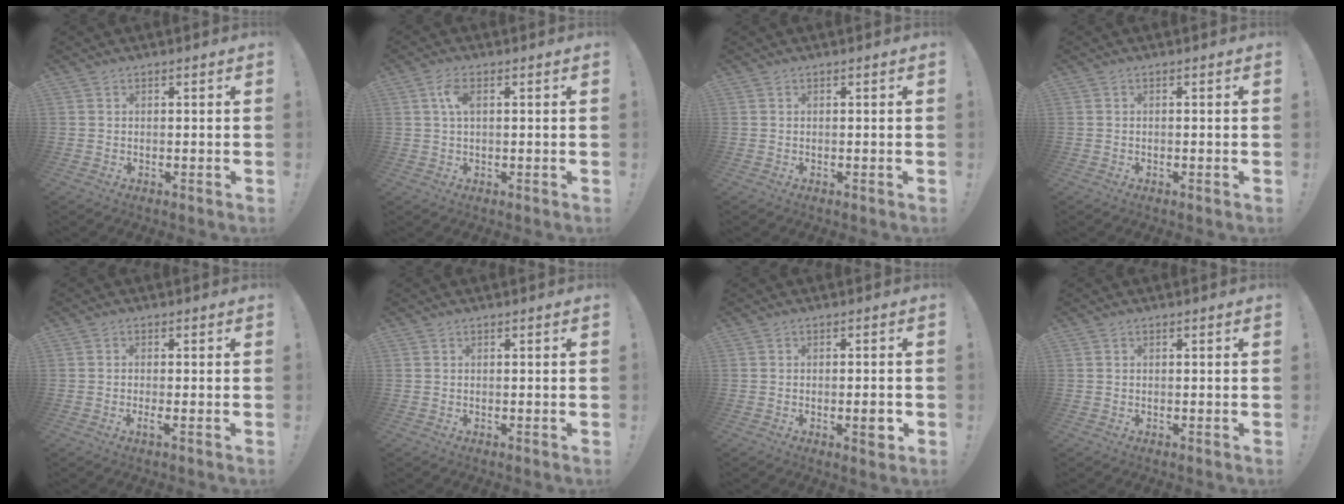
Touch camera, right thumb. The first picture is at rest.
{"total": 4.6, "force": [1.3, 2.1, 3.9], "torque": [-0.071, 0.004, 0.020]}
{"total": 0.0}
{"total": 0.0}
{"total": 2.0, "force": [-0.7, -0.3, 1.9], "torque": [-0.030, -0.007, -0.013]}
{"total": 0.0}
{"total": 3.3, "force": [-1.1, 0.8, 3.0], "torque": [-0.034, -0.002, -0.019]}
{"total": 0.0}